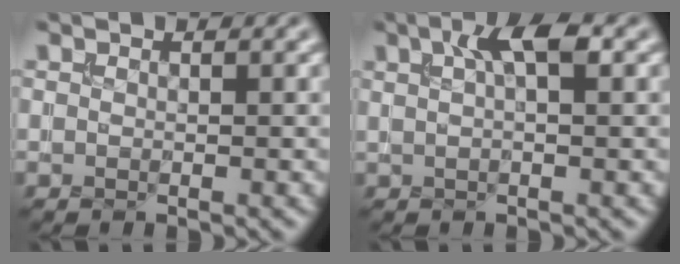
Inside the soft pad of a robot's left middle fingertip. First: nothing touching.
{"total": 3.6, "force": [1.4, 1.0, 3.2], "torque": [-0.049, 0.008, 0.024]}